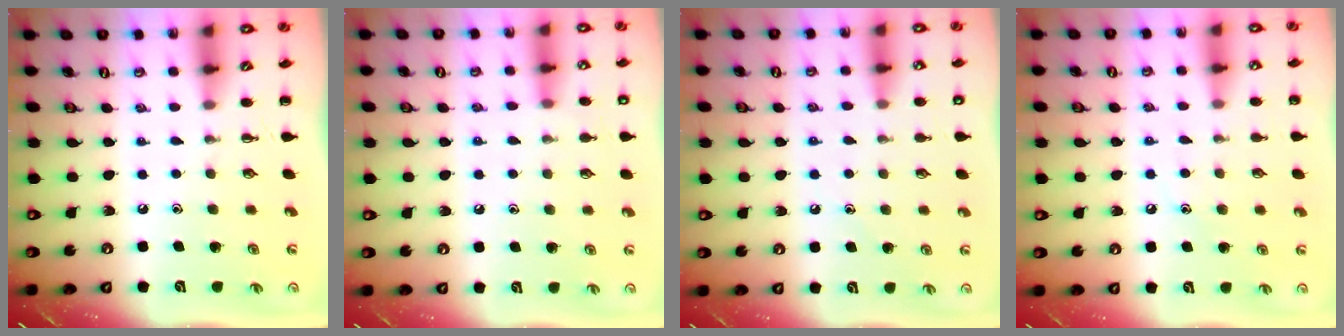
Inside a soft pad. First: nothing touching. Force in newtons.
{"total": 8.1, "press": 7.8, "slide": 2.1}
{"total": 8.6, "press": 8.2, "slide": 2.4}
{"total": 7.1, "press": 6.9, "slide": 1.8}